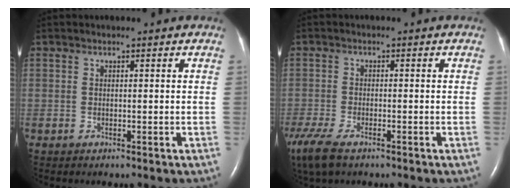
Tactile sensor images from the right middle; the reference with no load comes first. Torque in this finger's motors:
{"motor_torque": [0.60, -0.59, 0.08, 0.06]}